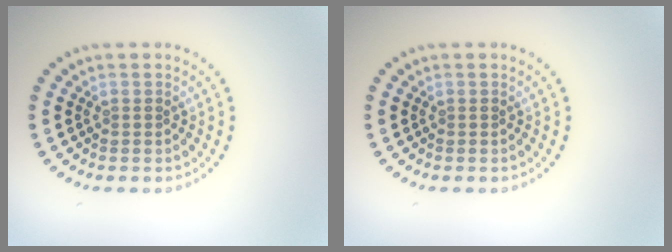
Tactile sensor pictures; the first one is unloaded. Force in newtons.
{"total": 0.0}